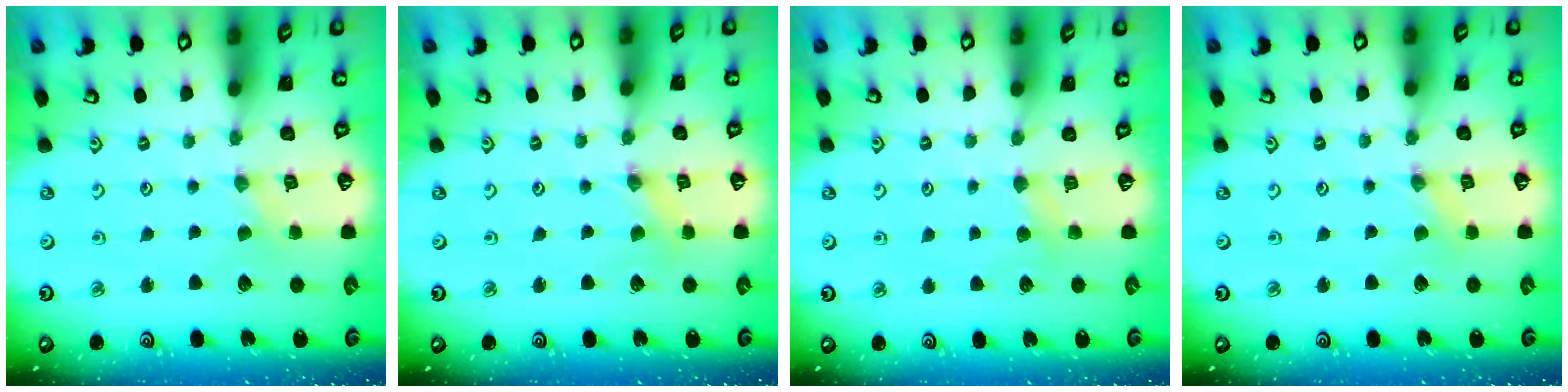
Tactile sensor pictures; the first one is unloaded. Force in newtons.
{"total": 0.6, "press": 0.6, "slide": 0.1}
{"total": 2.9, "press": 2.8, "slide": 0.4}
{"total": 0.0}